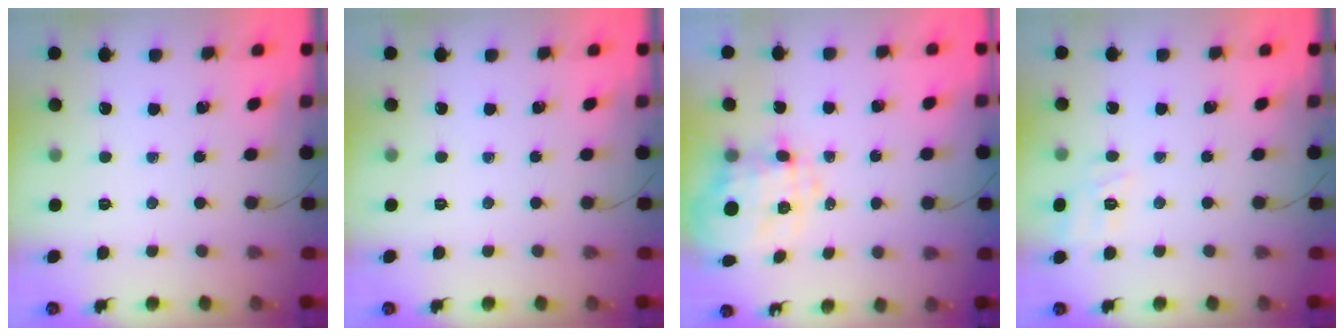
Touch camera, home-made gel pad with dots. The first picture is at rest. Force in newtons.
{"total": 0.0}
{"total": 9.2, "press": 9.0, "slide": 2.1}
{"total": 10.6, "press": 10.5, "slide": 1.6}